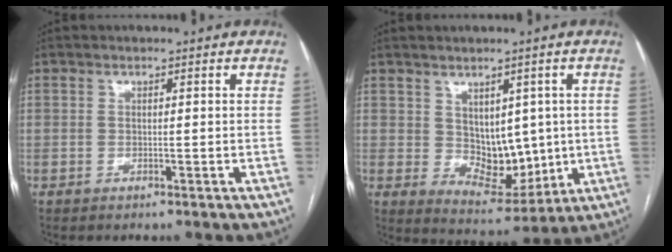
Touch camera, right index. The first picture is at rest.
{"total": 8.2, "force": [1.0, 5.4, 6.0], "torque": [-0.079, -0.001, 0.040]}